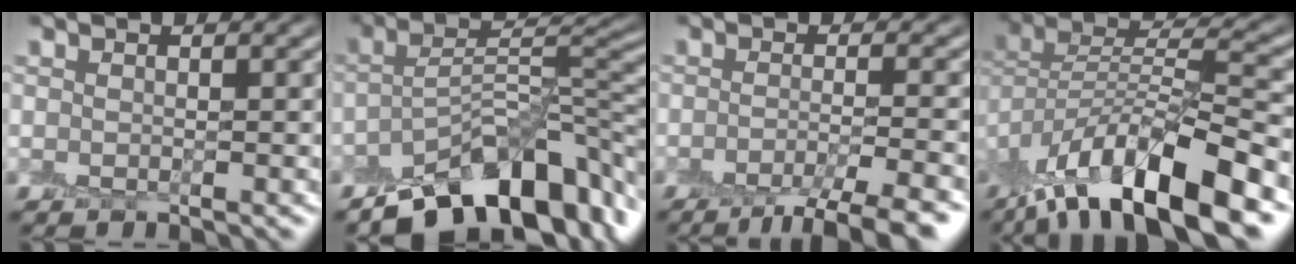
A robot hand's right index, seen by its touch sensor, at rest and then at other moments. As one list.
[{"total": 10.4, "force": [-6.8, 3.7, 6.9], "torque": [-0.090, 0.009, -0.129]}, {"total": 5.6, "force": [-3.7, 1.1, 4.1], "torque": [-0.051, -0.001, -0.061]}, {"total": 12.2, "force": [-7.9, 3.6, 8.6], "torque": [-0.140, 0.009, -0.151]}]